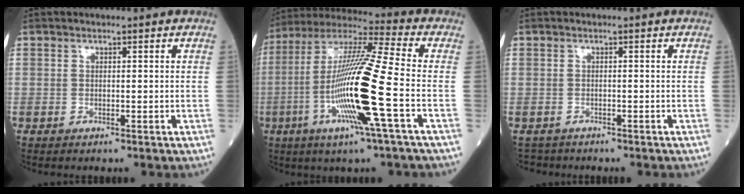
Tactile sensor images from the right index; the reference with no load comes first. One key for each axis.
{"total": 18.0, "fx": -4.5, "fy": -0.6, "fz": 17.4, "tx": -0.349, "ty": -0.013, "tz": -0.098}
{"total": 2.1, "fx": -1.8, "fy": 0.9, "fz": -0.7, "tx": -0.004, "ty": -0.003, "tz": -0.033}